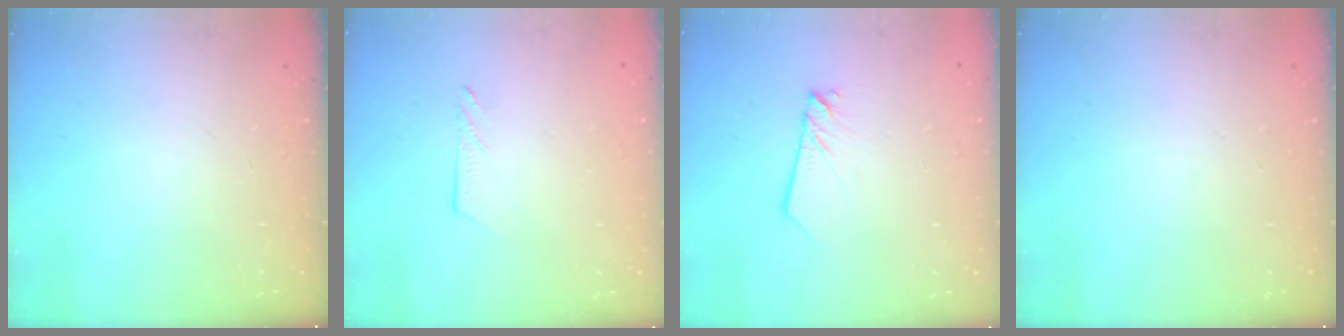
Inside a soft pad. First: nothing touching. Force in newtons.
{"total": 3.5, "press": 3.4, "slide": 0.4}
{"total": 2.1, "press": 2.1, "slide": 0.2}
{"total": 0.0}